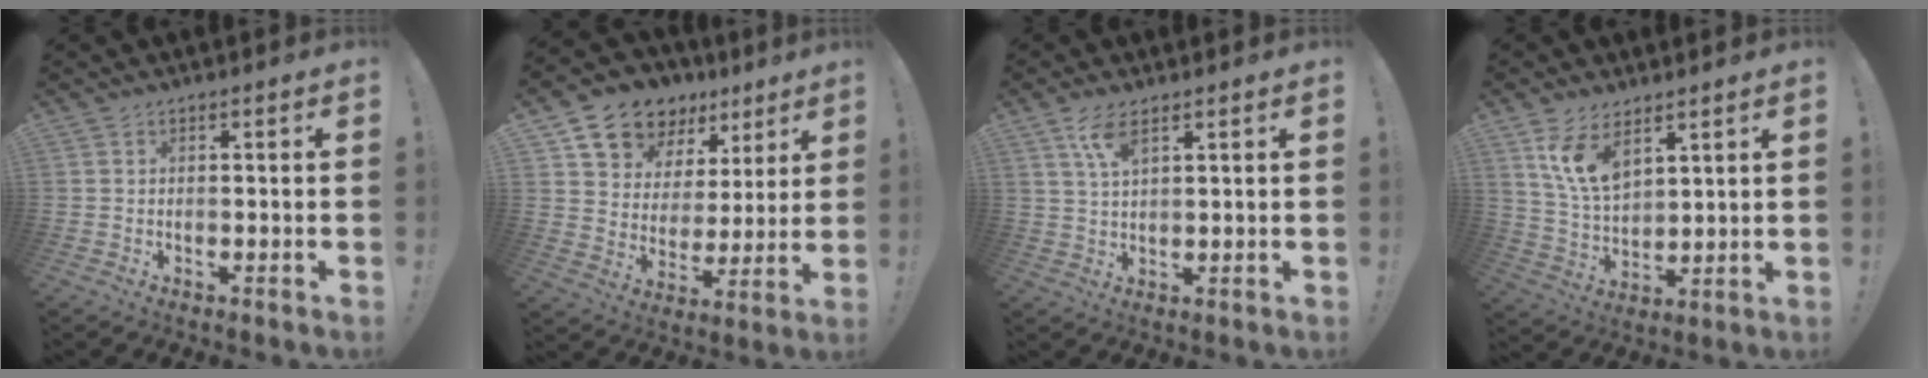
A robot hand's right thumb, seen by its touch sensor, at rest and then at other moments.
{"total": 12.7, "force": [9.1, 8.3, 3.2], "torque": [-0.062, -0.059, 0.173]}
{"total": 5.6, "force": [3.4, 1.5, 4.1], "torque": [-0.089, -0.005, 0.061]}
{"total": 10.7, "force": [6.7, 5.4, 6.4], "torque": [-0.121, -0.029, 0.130]}